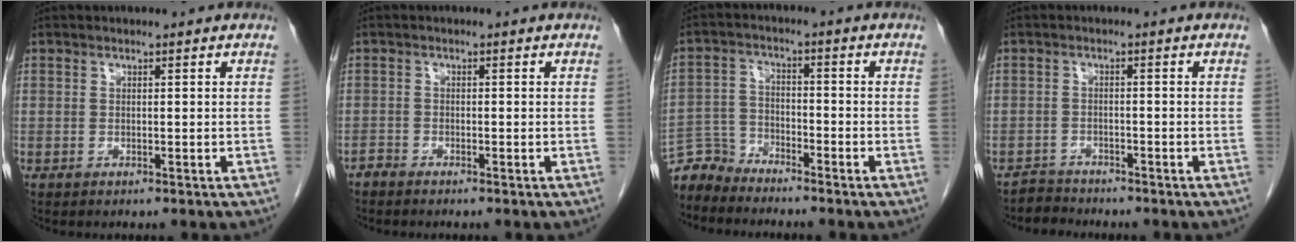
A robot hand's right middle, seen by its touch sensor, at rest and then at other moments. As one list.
[{"total": 0.9, "force": [-0.9, 0.0, 0.0], "torque": [-0.001, -0.002, -0.019]}, {"total": 5.1, "force": [-5.0, 0.9, -0.8], "torque": [0.013, 0.002, -0.099]}, {"total": 2.5, "force": [-2.2, 0.5, -1.0], "torque": [0.019, -0.006, -0.042]}]